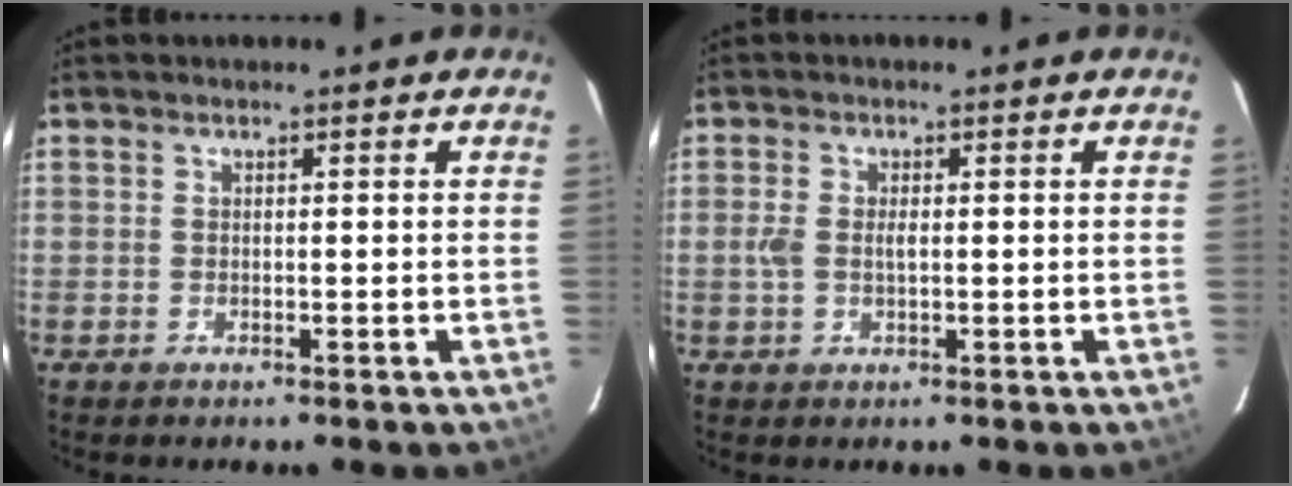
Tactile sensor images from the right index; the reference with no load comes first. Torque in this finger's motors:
{"motor_torque": [-0.05, 0.09, 0.05, 0.05]}